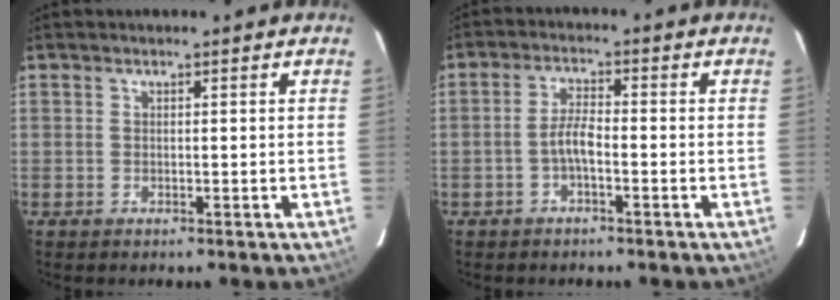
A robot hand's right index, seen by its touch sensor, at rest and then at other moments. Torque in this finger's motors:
{"motor_torque": [0.34, -0.25, 0.21, 0.08]}